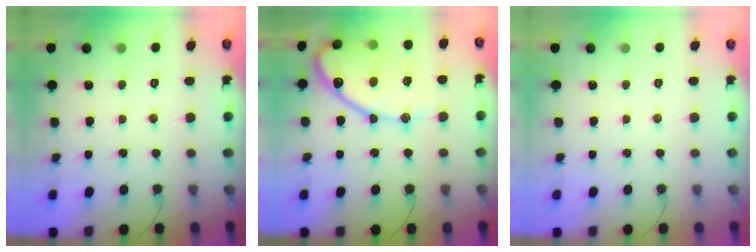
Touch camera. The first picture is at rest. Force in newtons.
{"total": 15.9, "press": 15.9, "slide": 1.3}
{"total": 0.0}